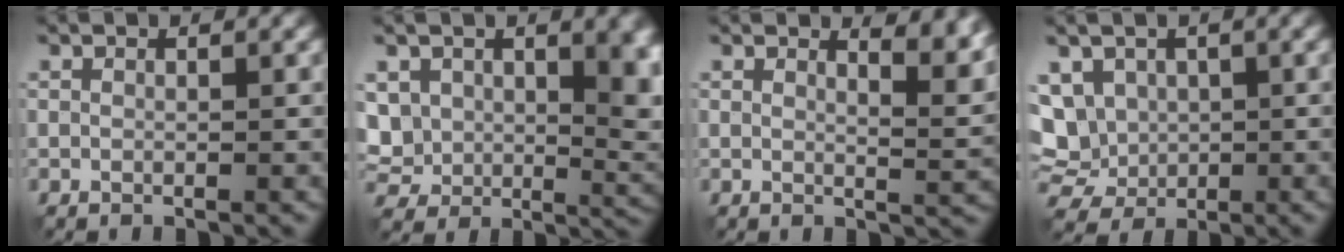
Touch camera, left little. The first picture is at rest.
{"total": 10.5, "force": [2.7, 7.5, 6.9], "torque": [-0.139, -0.025, 0.060]}
{"total": 5.6, "force": [4.0, 2.0, 3.5], "torque": [-0.026, 0.013, 0.038]}
{"total": 7.1, "force": [1.1, 5.9, 3.9], "torque": [-0.091, 0.009, 0.010]}